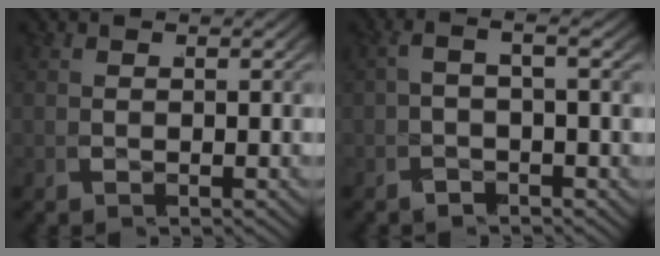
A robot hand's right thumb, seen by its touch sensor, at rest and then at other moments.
{"total": 1.8, "force": [-0.9, 0.1, 1.6], "torque": [-0.030, 0.007, -0.017]}